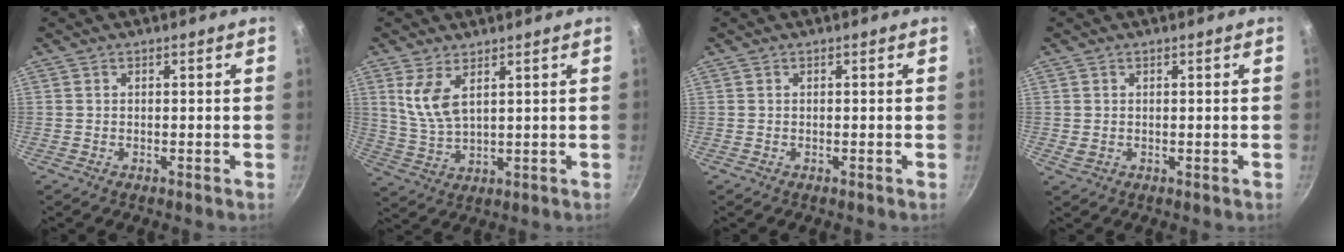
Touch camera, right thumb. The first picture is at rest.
{"total": 6.8, "force": [3.1, 3.0, 5.2], "torque": [-0.101, -0.030, 0.069]}
{"total": 0.0}
{"total": 1.2, "force": [0.4, 0.9, 0.7], "torque": [-0.010, 0.000, 0.010]}